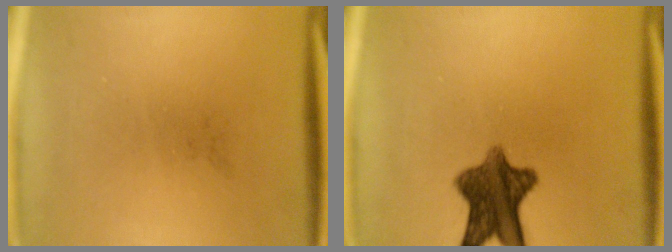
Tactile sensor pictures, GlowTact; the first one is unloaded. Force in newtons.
{"total": 9.2}